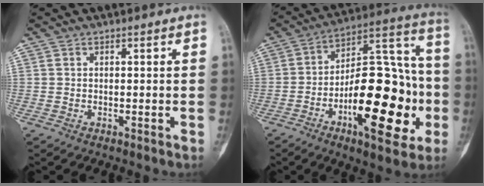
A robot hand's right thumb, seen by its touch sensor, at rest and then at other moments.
{"total": 23.9, "force": [-6.8, 10.1, 20.5], "torque": [-0.288, 0.041, -0.099]}